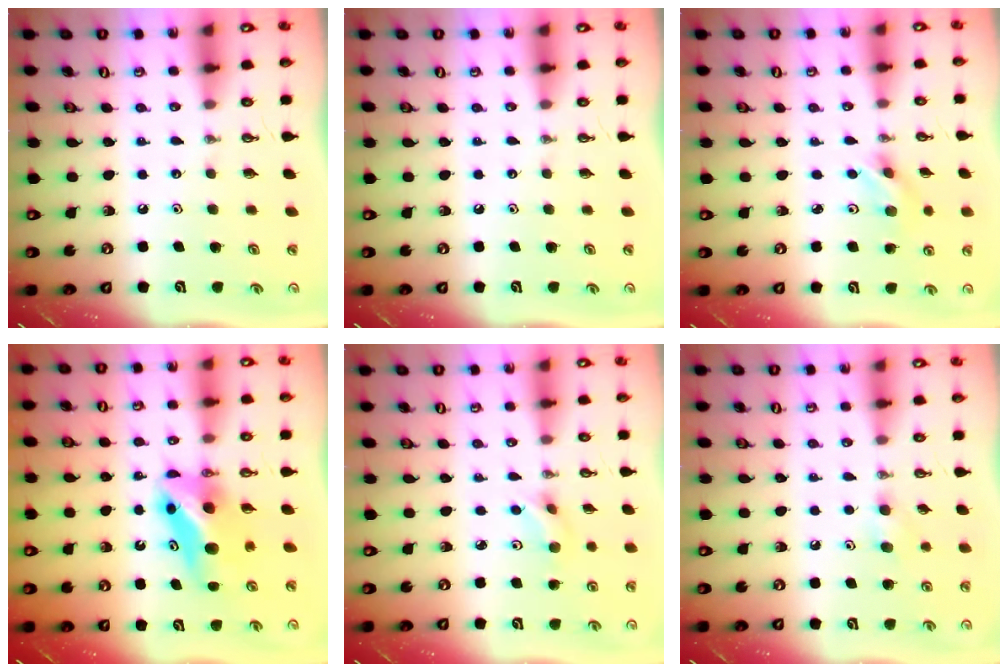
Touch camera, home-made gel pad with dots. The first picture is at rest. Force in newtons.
{"total": 0.0}
{"total": 4.0, "press": 4.0, "slide": 0.8}
{"total": 7.8, "press": 7.7, "slide": 0.6}
{"total": 4.8, "press": 4.7, "slide": 1.0}
{"total": 5.1, "press": 5.0, "slide": 0.9}